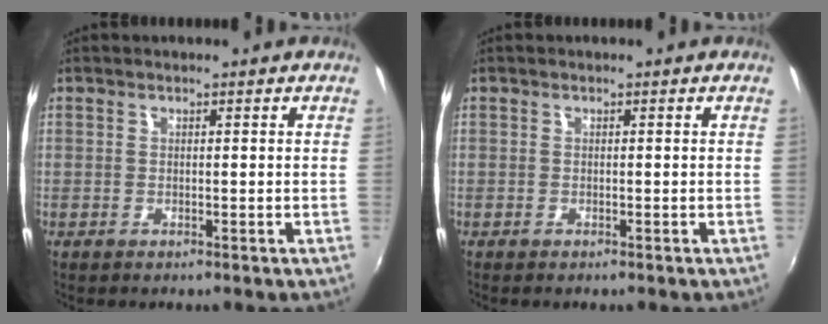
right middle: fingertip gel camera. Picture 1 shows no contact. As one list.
[{"total": 0.0}]